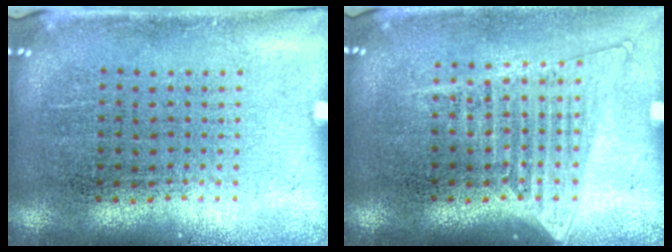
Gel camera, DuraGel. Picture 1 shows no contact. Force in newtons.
{"total": 1.3, "press": 1.1, "slide": 0.6}